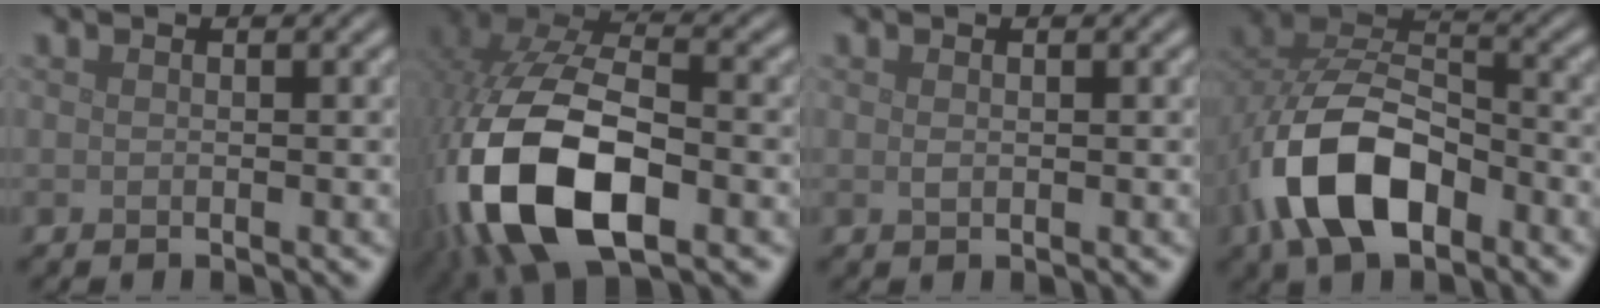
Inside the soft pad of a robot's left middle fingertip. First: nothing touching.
{"total": 15.4, "force": [-5.3, 8.5, 11.8], "torque": [-0.264, -0.031, -0.086]}
{"total": 0.5, "force": [0.1, 0.3, 0.4], "torque": [-0.010, 0.000, 0.002]}
{"total": 9.8, "force": [-4.1, 5.6, 7.0], "torque": [-0.148, 0.004, -0.079]}